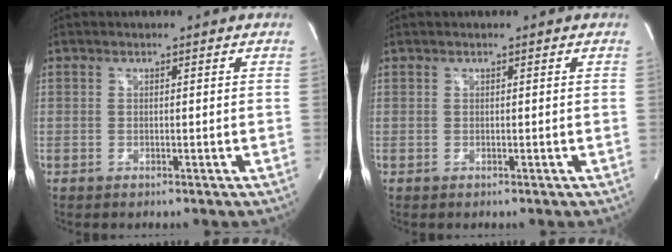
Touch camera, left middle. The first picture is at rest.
{"total": 0.0}